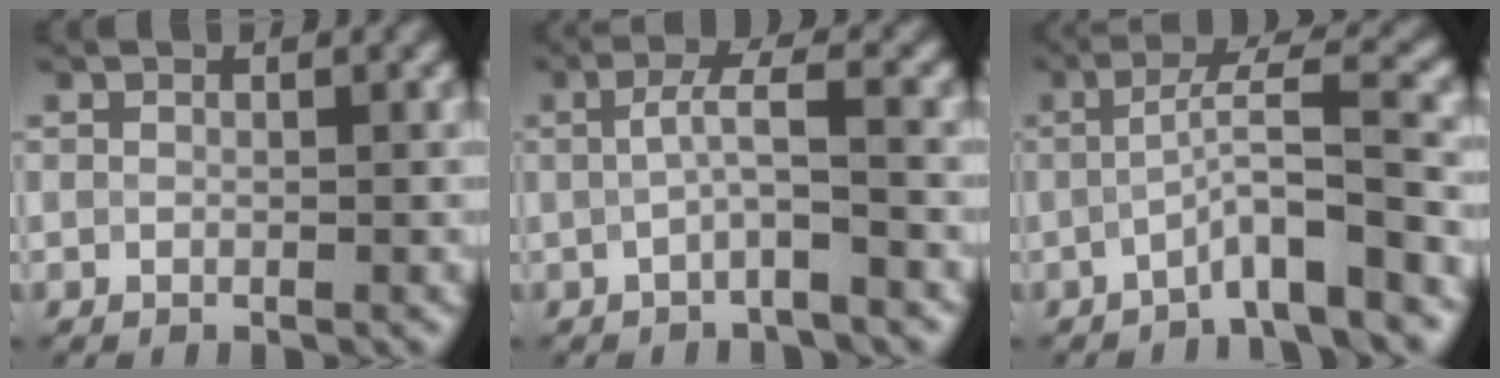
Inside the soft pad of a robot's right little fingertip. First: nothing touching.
{"total": 2.9, "force": [-0.4, 0.3, 2.8], "torque": [-0.053, 0.002, -0.011]}
{"total": 5.4, "force": [-2.3, 0.6, 4.8], "torque": [-0.072, 0.020, -0.049]}